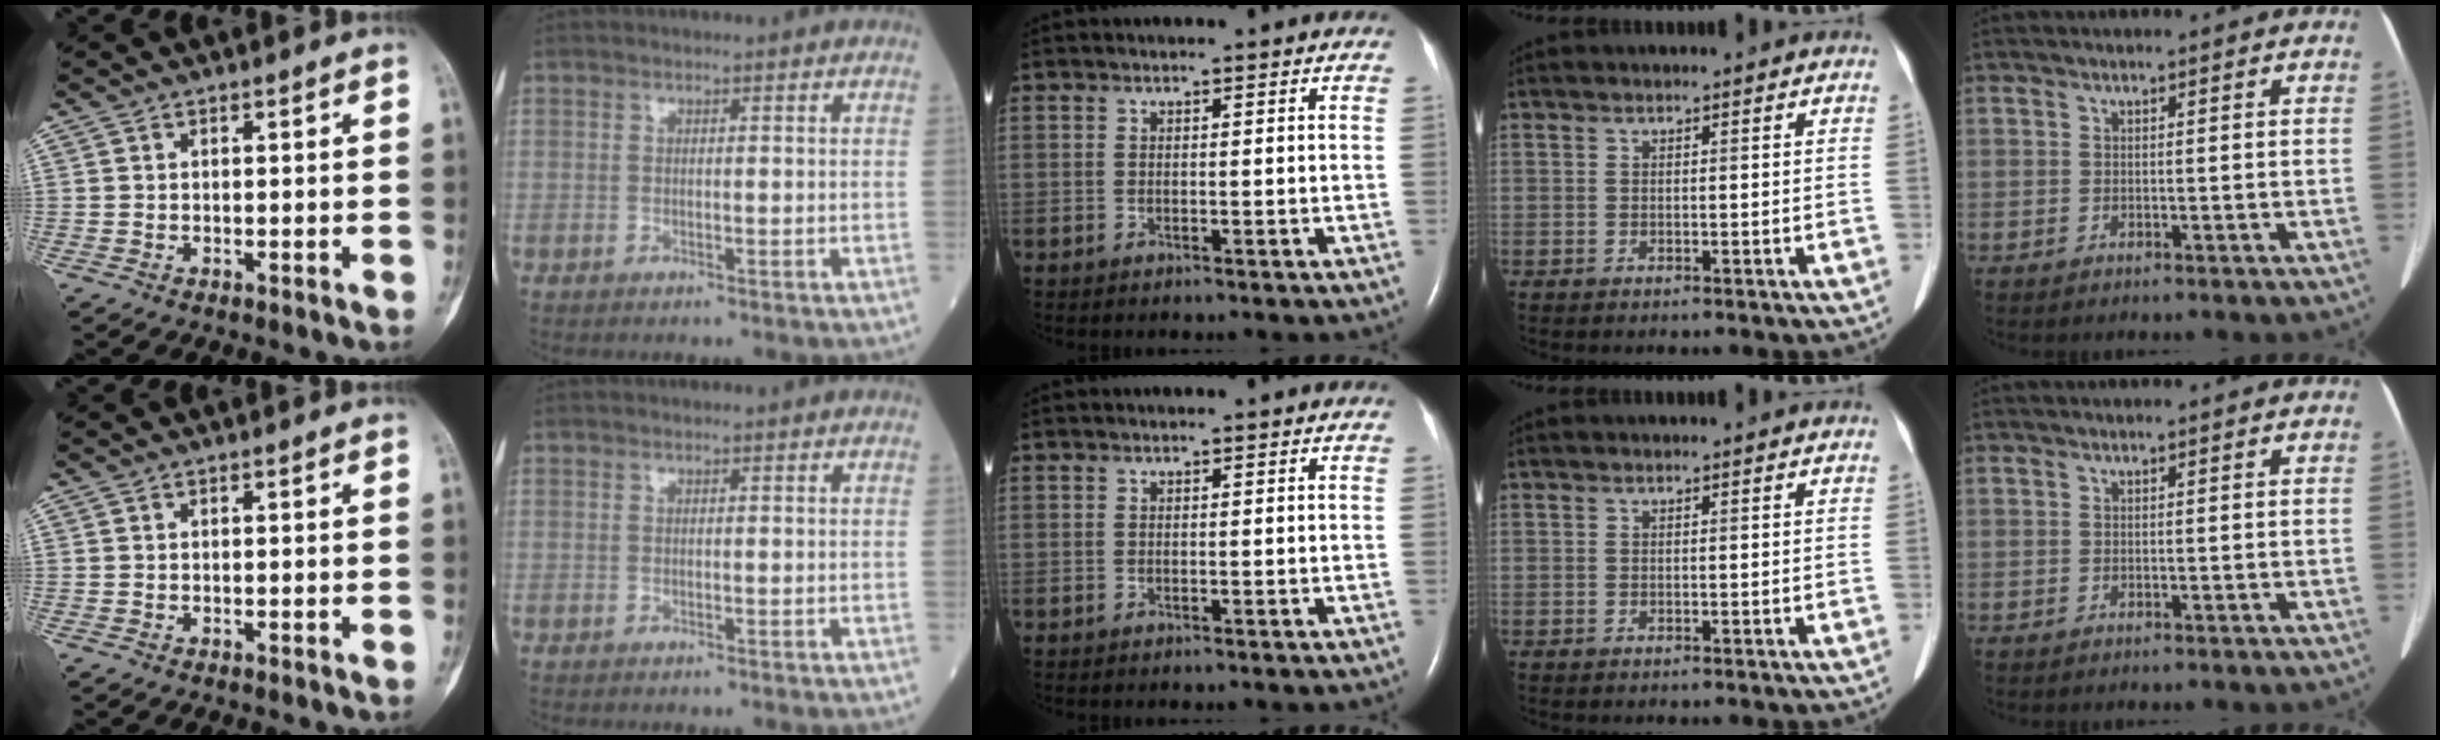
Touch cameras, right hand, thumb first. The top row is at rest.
{}